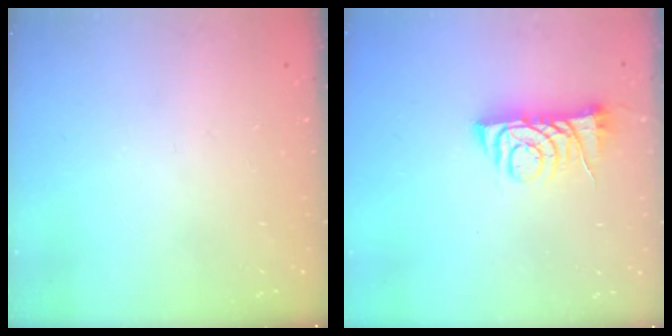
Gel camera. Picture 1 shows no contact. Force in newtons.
{"total": 7.0, "press": 6.9, "slide": 0.8}